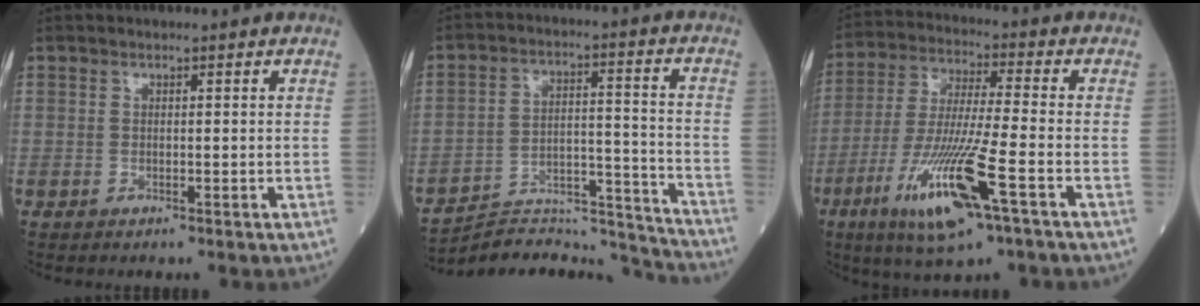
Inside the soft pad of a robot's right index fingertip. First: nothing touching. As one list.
[{"total": 19.4, "force": [-19.3, 0.7, 1.5], "torque": [-0.021, 0.052, -0.287]}, {"total": 15.0, "force": [-6.7, 1.0, 13.4], "torque": [-0.275, -0.028, -0.119]}]